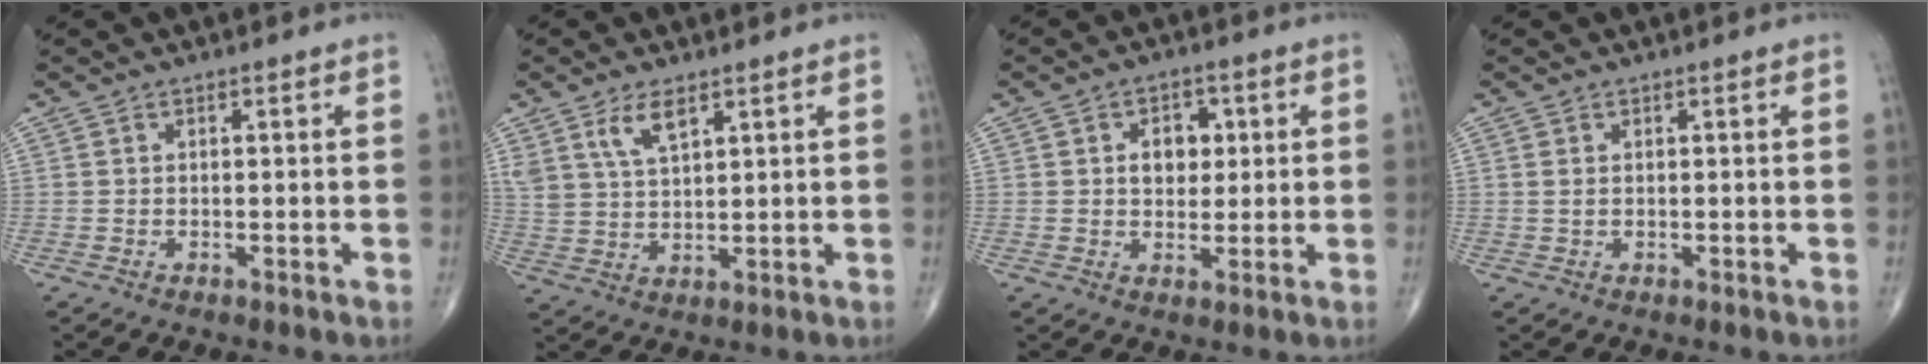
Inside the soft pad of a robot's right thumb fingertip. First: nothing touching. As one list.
[{"total": 6.2, "force": [3.7, 2.6, 4.3], "torque": [-0.079, -0.017, 0.077]}, {"total": 5.7, "force": [1.1, 4.1, 3.7], "torque": [-0.024, 0.000, 0.015]}, {"total": 0.8, "force": [0.3, 0.4, 0.6], "torque": [-0.014, 0.004, 0.010]}]